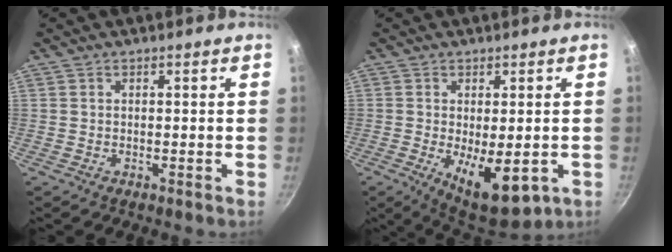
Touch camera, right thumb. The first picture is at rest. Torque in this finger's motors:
{"motor_torque": [-0.17, 0.70, 0.07, -0.02, 0.09]}